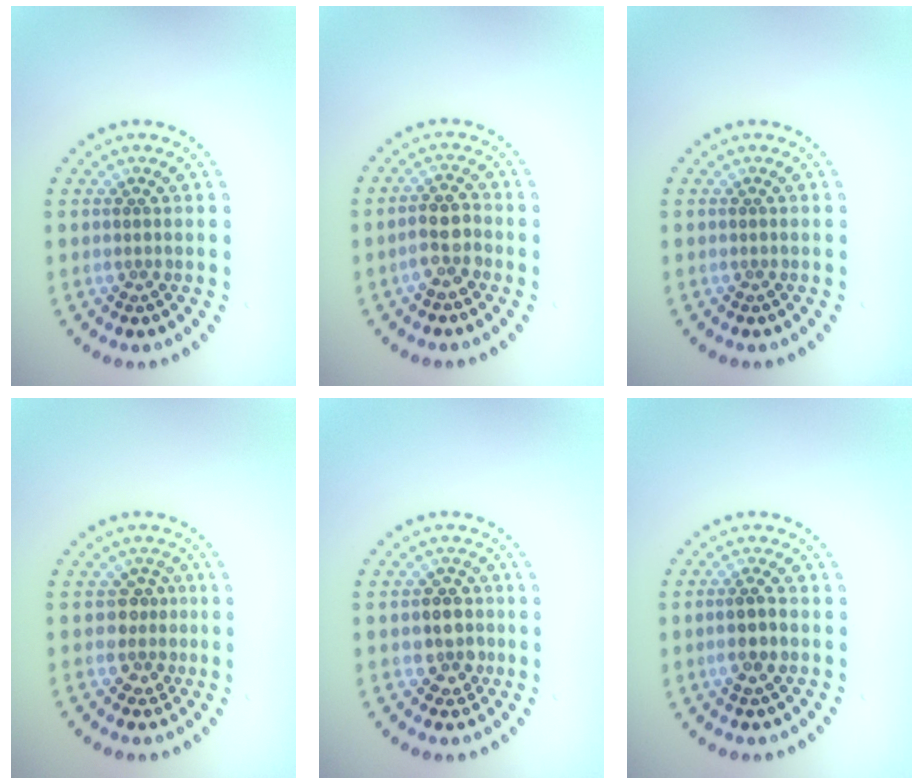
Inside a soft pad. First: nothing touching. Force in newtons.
{"total": 2.6, "press": 2.4, "slide": 1.1}
{"total": 0.0}
{"total": 2.1, "press": 1.7, "slide": 1.2}
{"total": 2.8, "press": 2.6, "slide": 1.1}
{"total": 2.3, "press": 2.2, "slide": 0.7}